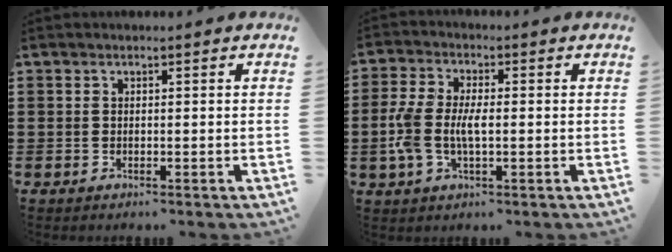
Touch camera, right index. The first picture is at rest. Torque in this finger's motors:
{"motor_torque": [0.45, -0.20, 0.38, 0.11]}